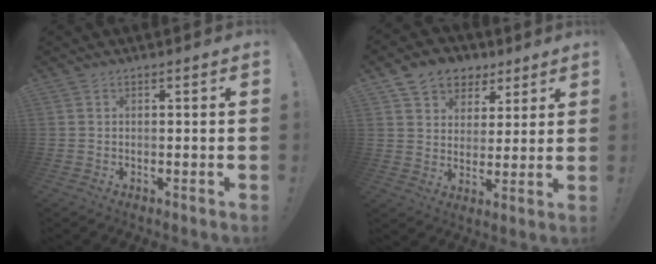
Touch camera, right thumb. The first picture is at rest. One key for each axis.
{"total": 9.5, "fx": 5.7, "fy": 7.3, "fz": 2.3, "tx": -0.031, "ty": -0.034, "tz": 0.112}